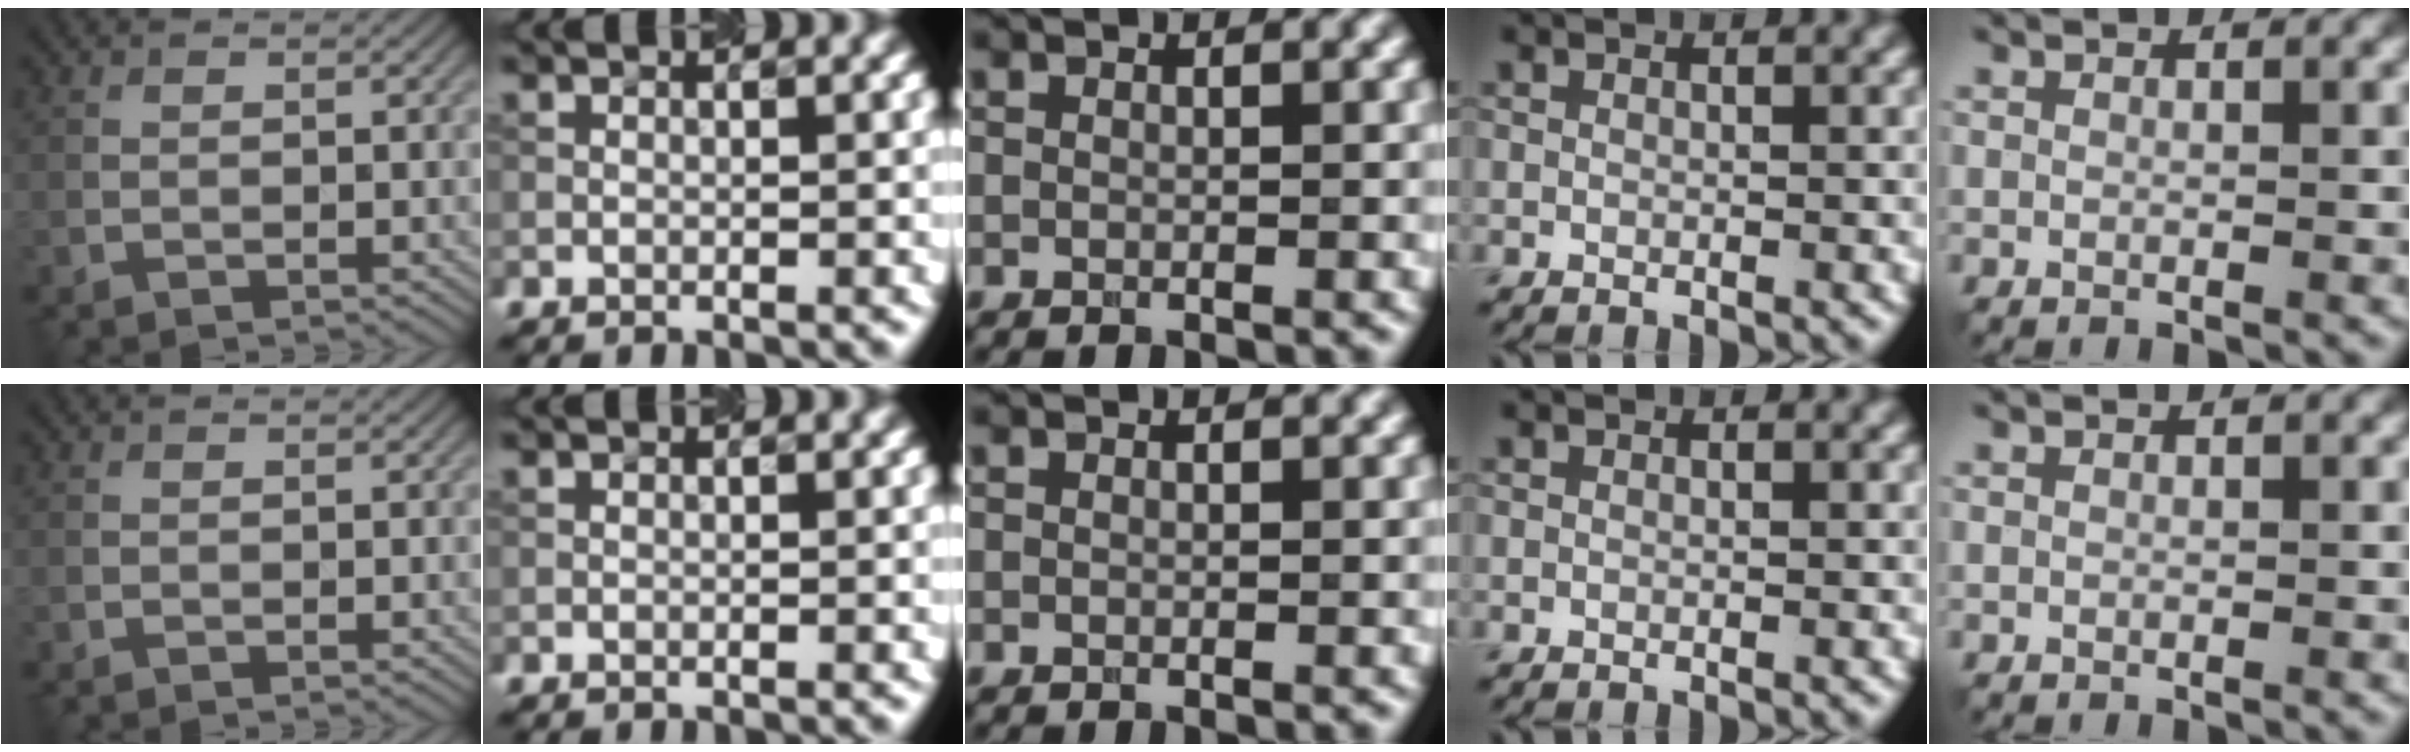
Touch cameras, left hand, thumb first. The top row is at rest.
{}